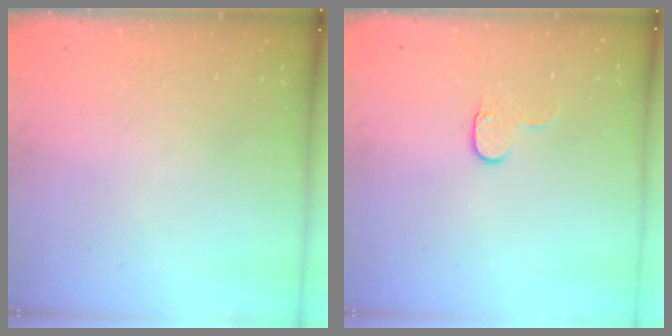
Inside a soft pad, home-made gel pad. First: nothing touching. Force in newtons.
{"total": 5.5, "press": 5.5, "slide": 0.5}